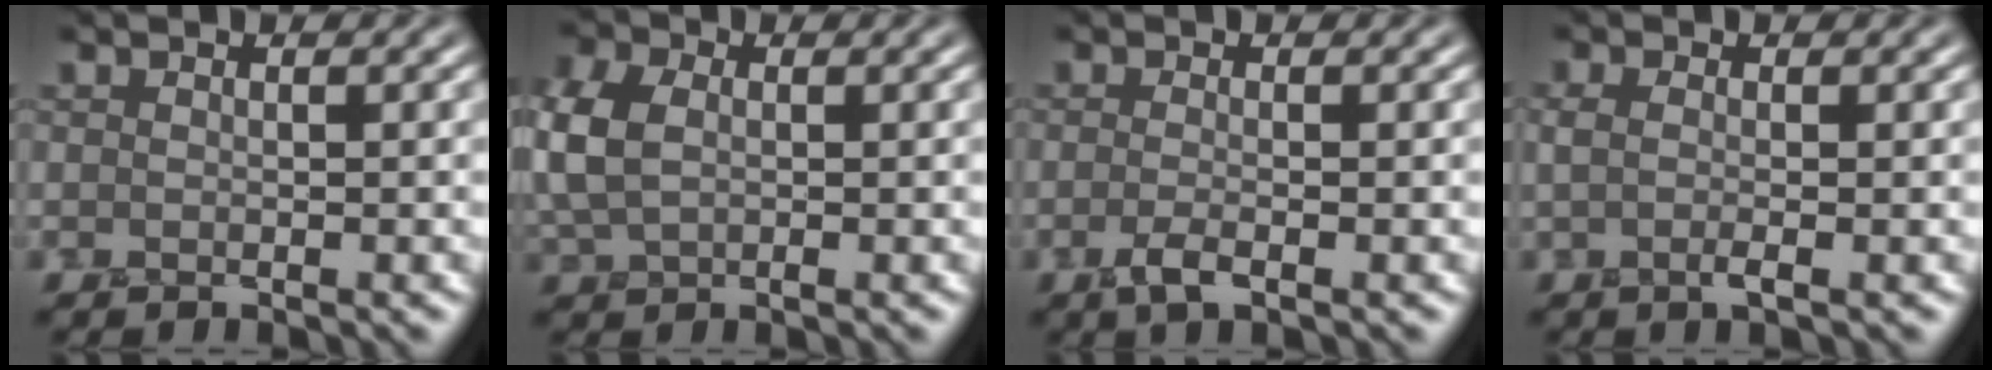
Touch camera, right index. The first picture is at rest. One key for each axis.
{"total": 3.4, "fx": 0.6, "fy": 2.6, "fz": 2.2, "tx": -0.066, "ty": 0.011, "tz": 0.006}
{"total": 1.6, "fx": -0.7, "fy": 0.6, "fz": 1.4, "tx": -0.027, "ty": 0.001, "tz": -0.017}
{"total": 0.9, "fx": 0.0, "fy": 0.2, "fz": 0.9, "tx": -0.019, "ty": 0.002, "tz": -0.001}